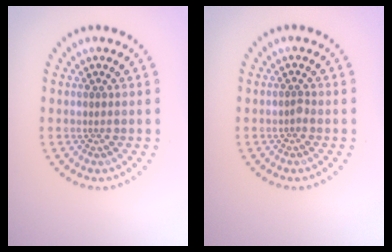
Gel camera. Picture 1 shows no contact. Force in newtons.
{"total": 0.6, "press": 0.5, "slide": 0.4}